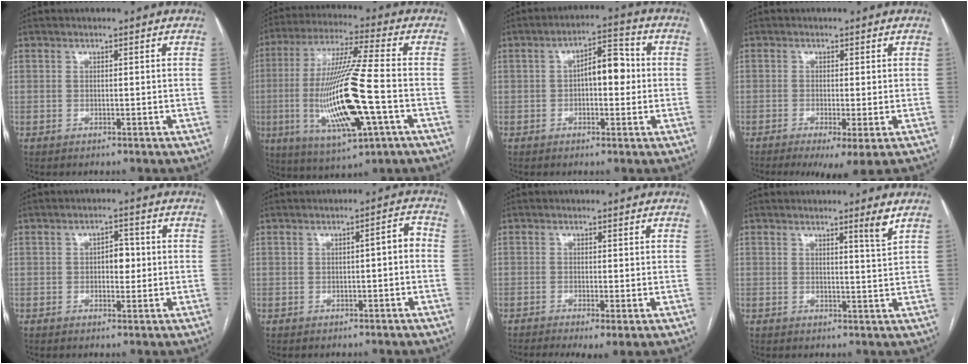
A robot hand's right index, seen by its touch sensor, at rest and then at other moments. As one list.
[{"total": 18.9, "force": [-3.9, 1.7, 18.4], "torque": [-0.377, -0.015, -0.066]}, {"total": 6.6, "force": [0.1, 2.8, 5.9], "torque": [-0.088, 0.027, -0.001]}, {"total": 5.6, "force": [-3.2, 0.5, 4.6], "torque": [-0.063, -0.015, -0.049]}, {"total": 3.2, "force": [0.0, 1.9, 2.6], "torque": [-0.036, 0.010, 0.003]}, {"total": 2.9, "force": [-0.4, 0.7, 2.8], "torque": [-0.034, 0.016, -0.006]}, {"total": 4.6, "force": [-2.7, 0.7, 3.7], "torque": [-0.055, -0.014, -0.044]}, {"total": 2.6, "force": [1.8, -0.7, 1.8], "torque": [-0.029, -0.013, 0.029]}]